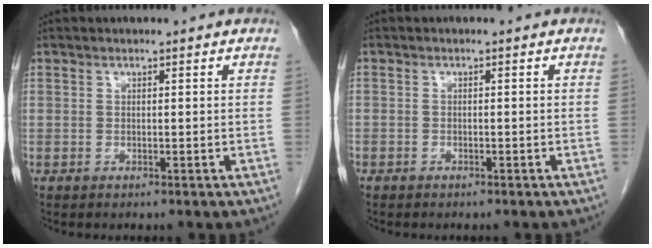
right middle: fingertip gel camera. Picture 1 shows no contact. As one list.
[{"total": 0.8, "force": [-0.6, 0.5, 0.1], "torque": [-0.007, 0.002, -0.011]}]